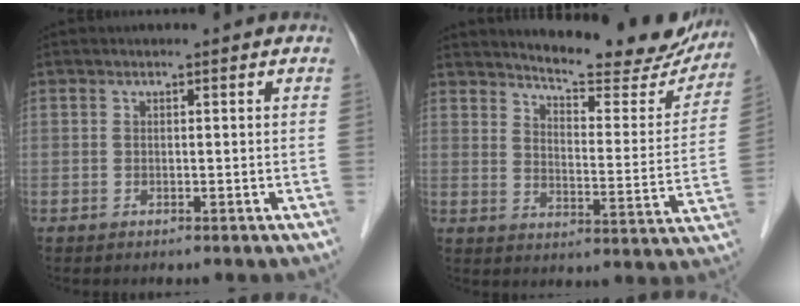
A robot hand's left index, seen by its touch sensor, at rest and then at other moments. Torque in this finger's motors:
{"motor_torque": [0.14, -0.30, 0.45, 0.08]}